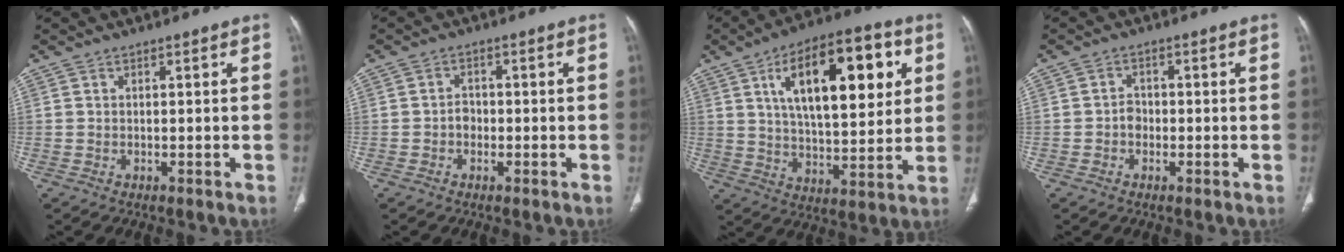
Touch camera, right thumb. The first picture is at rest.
{"total": 2.1, "force": [-0.7, 1.7, 1.0], "torque": [-0.004, 0.008, -0.015]}
{"total": 22.4, "force": [7.5, 9.8, 18.7], "torque": [-0.254, -0.011, 0.116]}
{"total": 2.1, "force": [-0.7, 1.7, 1.0], "torque": [-0.004, 0.008, -0.016]}